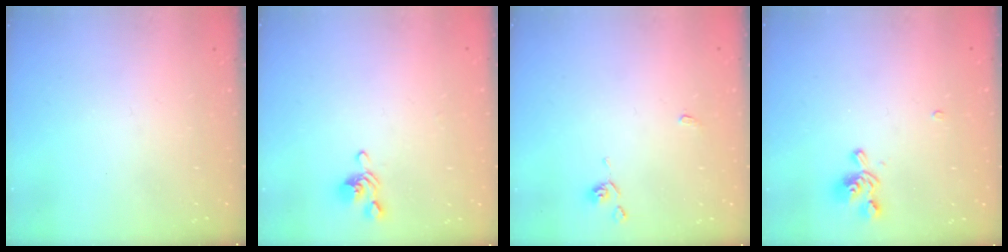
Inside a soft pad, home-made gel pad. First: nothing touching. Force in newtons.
{"total": 1.1, "press": 0.8, "slide": 0.7}
{"total": 1.8, "press": 1.8, "slide": 0.3}
{"total": 1.1, "press": 0.1, "slide": 1.1}